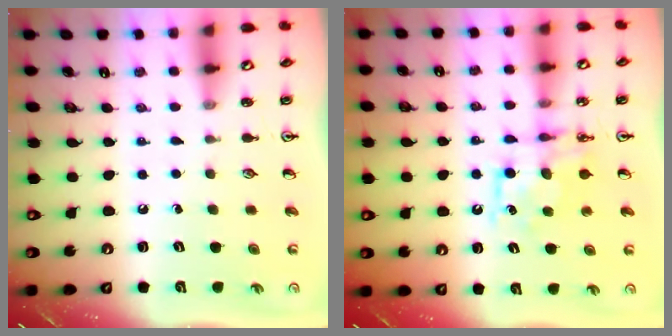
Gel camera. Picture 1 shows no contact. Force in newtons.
{"total": 8.1, "press": 8.1, "slide": 0.4}